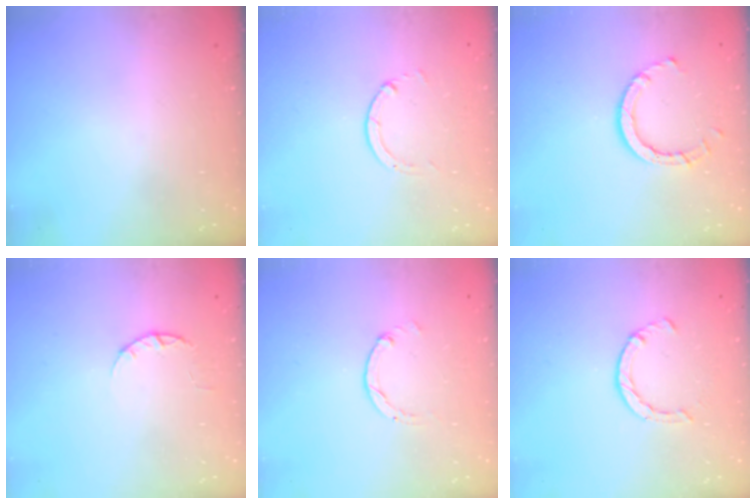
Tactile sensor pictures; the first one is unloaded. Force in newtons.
{"total": 1.3, "press": 1.3, "slide": 0.2}
{"total": 5.8, "press": 5.8, "slide": 0.2}
{"total": 2.4, "press": 2.3, "slide": 0.4}
{"total": 0.0}
{"total": 4.1, "press": 4.0, "slide": 0.4}